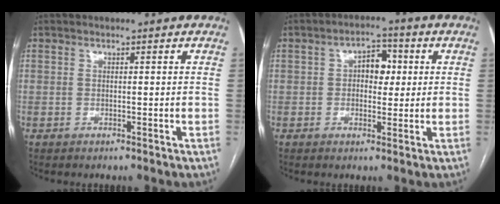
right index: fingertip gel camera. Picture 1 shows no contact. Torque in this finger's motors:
{"motor_torque": [0.53, 0.07, 0.25, 0.06]}